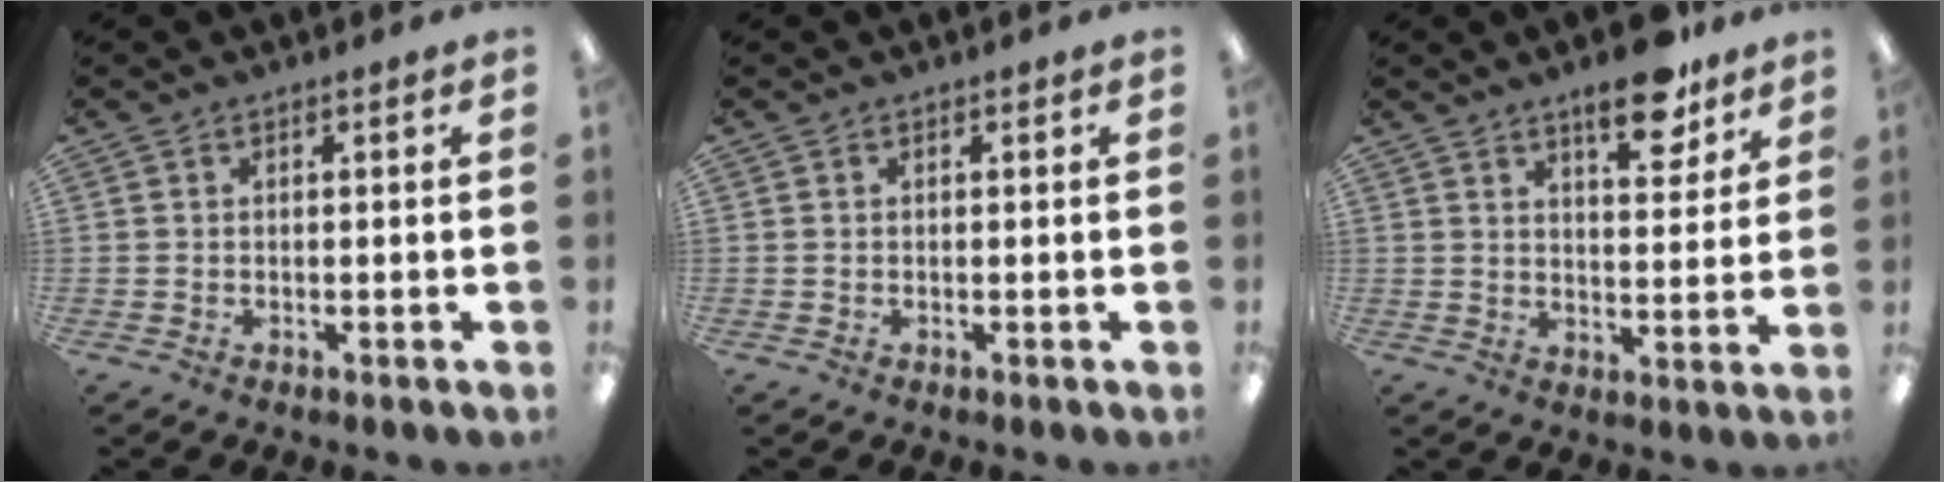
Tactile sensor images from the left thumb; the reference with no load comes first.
{"total": 0.0}
{"total": 10.7, "force": [7.4, 3.9, 6.6], "torque": [-0.074, -0.044, 0.120]}